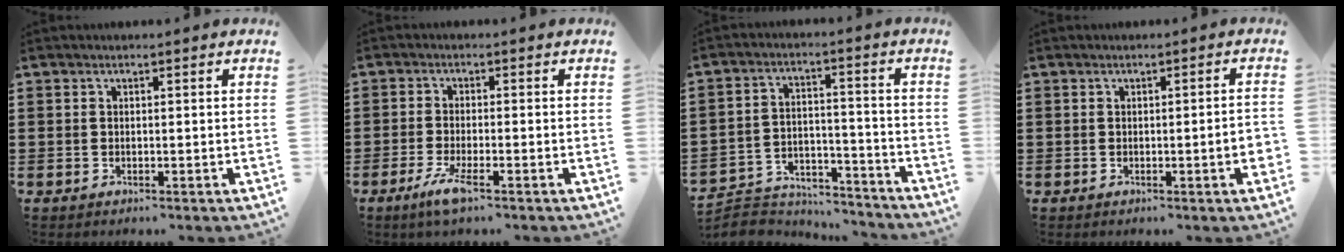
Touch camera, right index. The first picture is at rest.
{"total": 4.0, "force": [-2.2, 0.1, 3.3], "torque": [-0.082, -0.020, -0.043]}
{"total": 5.2, "force": [-5.0, 1.2, 0.5], "torque": [-0.019, 0.009, -0.103]}
{"total": 2.6, "force": [-0.5, -0.1, 2.5], "torque": [-0.039, -0.005, -0.009]}